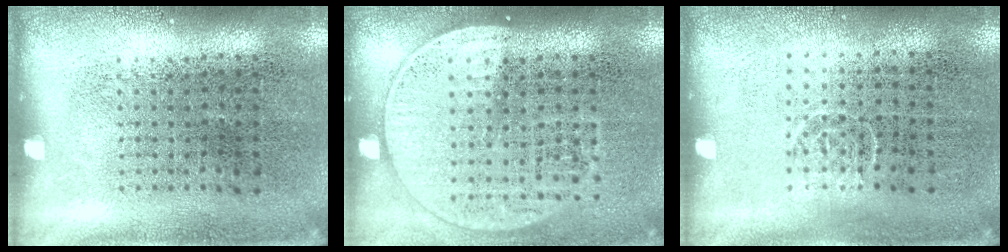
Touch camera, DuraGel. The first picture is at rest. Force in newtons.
{"total": 1.5, "press": 1.4, "slide": 0.6}
{"total": 0.7, "press": 0.5, "slide": 0.5}